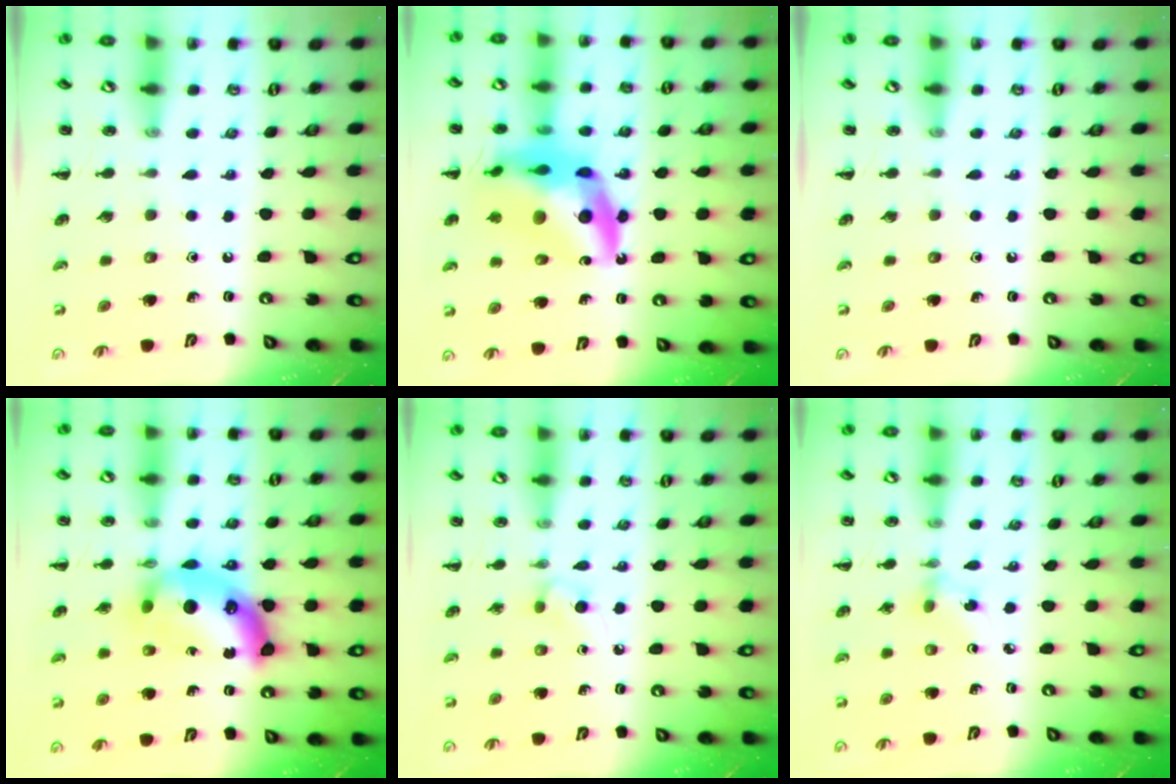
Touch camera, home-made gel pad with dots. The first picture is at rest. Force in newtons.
{"total": 20.6, "press": 20.0, "slide": 5.0}
{"total": 0.0}
{"total": 15.6, "press": 15.6, "slide": 0.5}
{"total": 2.9, "press": 2.7, "slide": 1.2}
{"total": 3.1, "press": 2.9, "slide": 1.2}